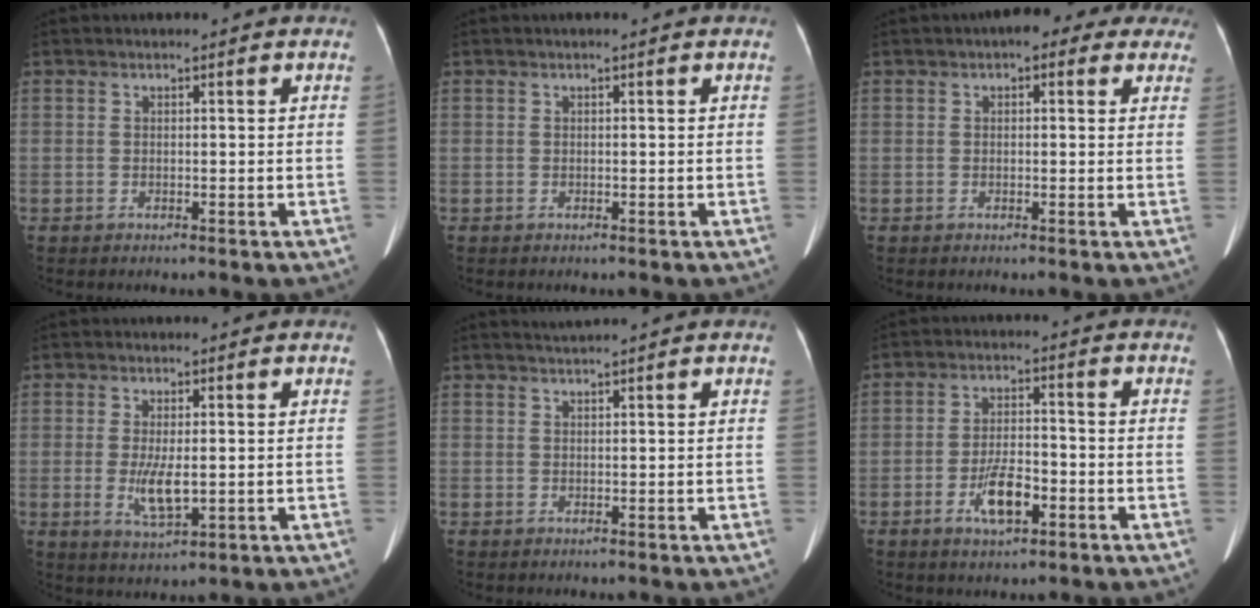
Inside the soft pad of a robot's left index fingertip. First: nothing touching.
{"total": 0.0}
{"total": 5.9, "force": [3.9, 2.9, 3.3], "torque": [-0.025, 0.032, 0.043]}
{"total": 5.0, "force": [-0.4, 1.6, 4.7], "torque": [-0.095, -0.012, -0.002]}
{"total": 1.2, "force": [1.0, -0.6, 0.2], "torque": [-0.009, 0.001, 0.026]}
{"total": 6.2, "force": [-2.8, 2.2, 5.1], "torque": [-0.103, 0.002, -0.046]}